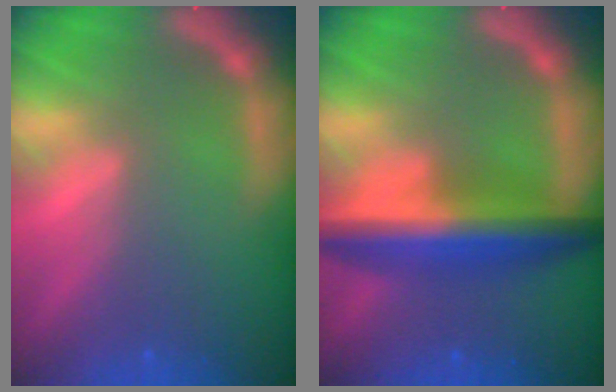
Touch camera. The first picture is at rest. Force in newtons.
{"total": 8.0}